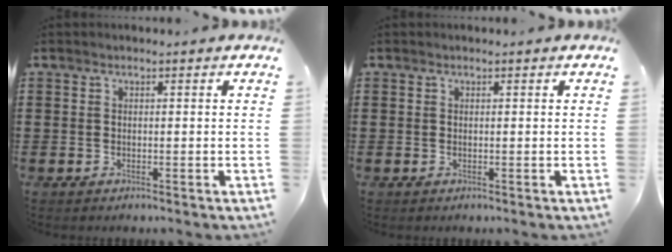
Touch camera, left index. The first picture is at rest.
{"total": 0.0}